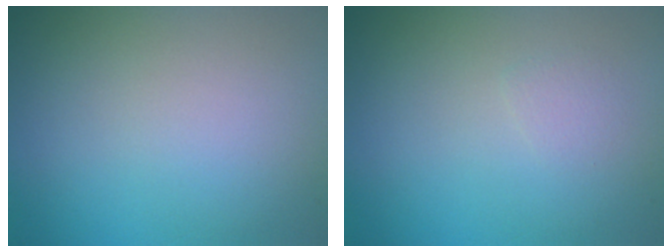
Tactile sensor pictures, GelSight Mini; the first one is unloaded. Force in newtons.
{"total": 0.7, "press": 0.7, "slide": 0.0}